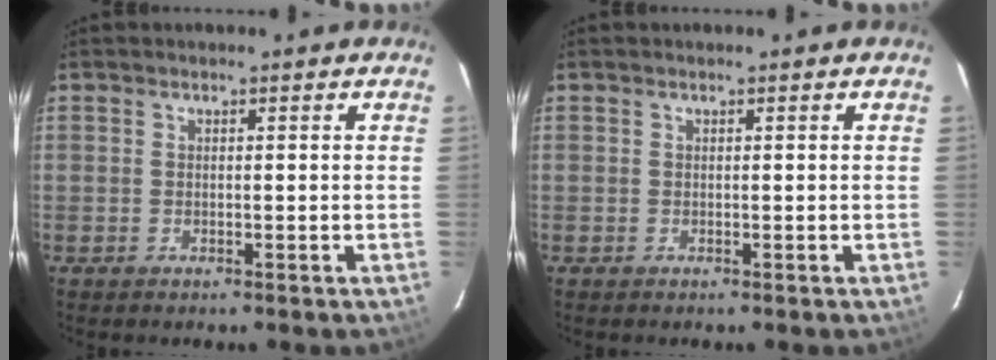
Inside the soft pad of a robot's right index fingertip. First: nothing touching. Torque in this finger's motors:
{"motor_torque": [-0.01, 0.01, 0.00, 0.00]}